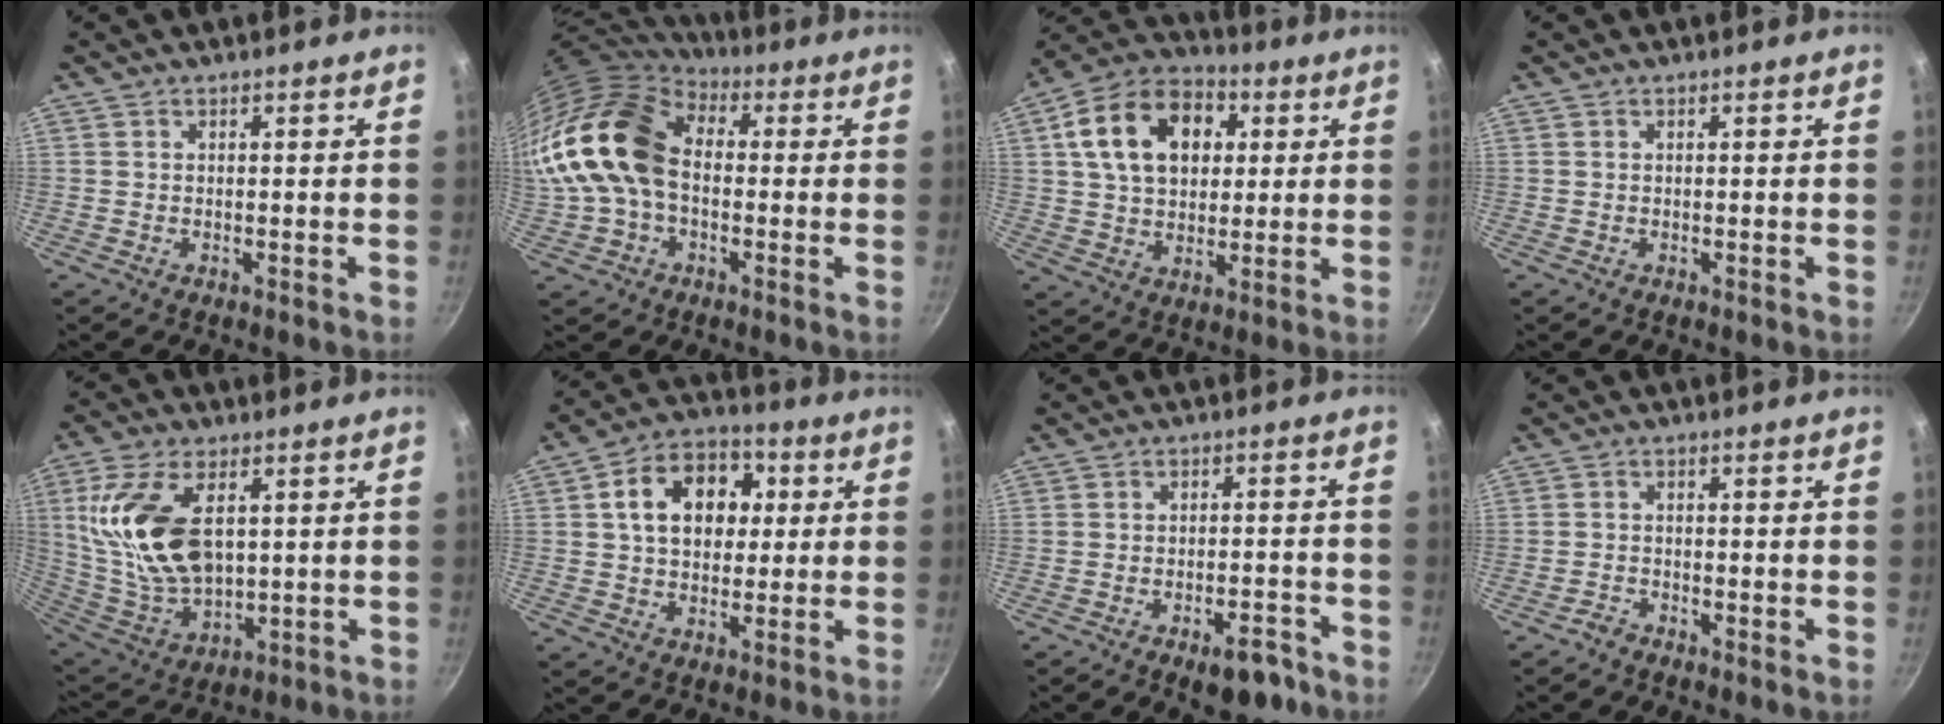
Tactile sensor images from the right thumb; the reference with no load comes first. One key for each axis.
{"total": 21.2, "fx": 0.3, "fy": 14.6, "fz": 15.3, "tx": -0.312, "ty": 0.037, "tz": -0.003}
{"total": 17.5, "fx": 4.6, "fy": 12.2, "fz": 11.6, "tx": -0.173, "ty": 0.016, "tz": 0.067}
{"total": 0.0}
{"total": 18.5, "fx": 4.3, "fy": 10.5, "fz": 14.6, "tx": -0.272, "ty": -0.021, "tz": 0.097}
{"total": 14.0, "fx": 2.8, "fy": 10.2, "fz": 9.2, "tx": -0.112, "ty": 0.019, "tz": 0.032}
{"total": 7.1, "fx": -4.4, "fy": 3.3, "fz": 4.5, "tx": -0.036, "ty": 0.037, "tz": -0.048}
{"total": 1.4, "fx": -1.3, "fy": 0.3, "fz": 0.3, "tx": -0.013, "ty": 0.011, "tz": -0.030}